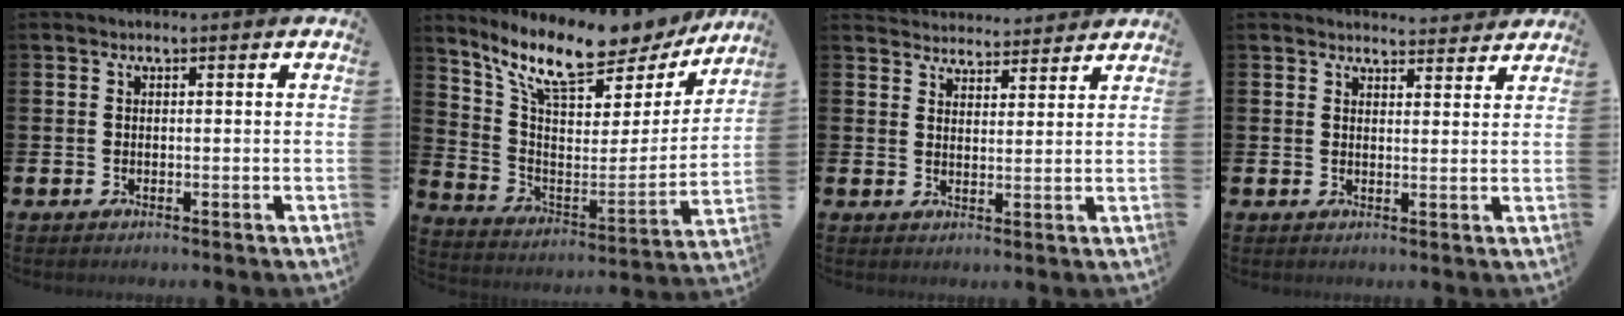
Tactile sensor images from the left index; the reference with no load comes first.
{"total": 11.5, "force": [9.7, 3.3, 5.1], "torque": [-0.134, -0.064, 0.166]}
{"total": 3.8, "force": [3.8, 0.6, -0.5], "torque": [-0.001, -0.025, 0.068]}
{"total": 3.0, "force": [3.0, 0.3, -0.2], "torque": [0.006, -0.023, 0.052]}